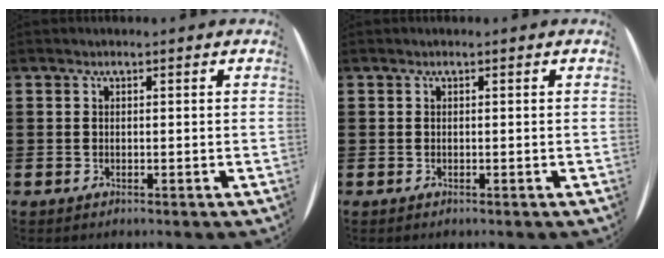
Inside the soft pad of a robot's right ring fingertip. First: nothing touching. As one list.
[{"total": 0.0}]